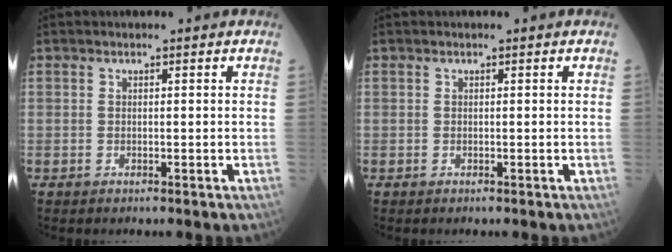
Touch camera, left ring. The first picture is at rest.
{"total": 0.0}